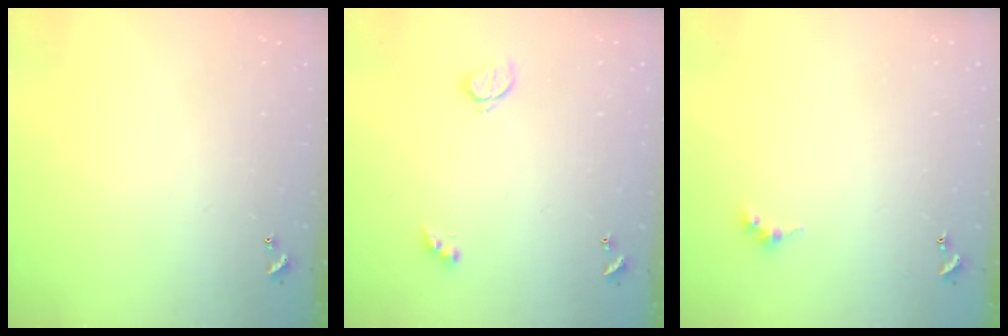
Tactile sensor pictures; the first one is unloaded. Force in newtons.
{"total": 2.6, "press": 2.5, "slide": 0.5}
{"total": 4.6, "press": 4.5, "slide": 0.7}